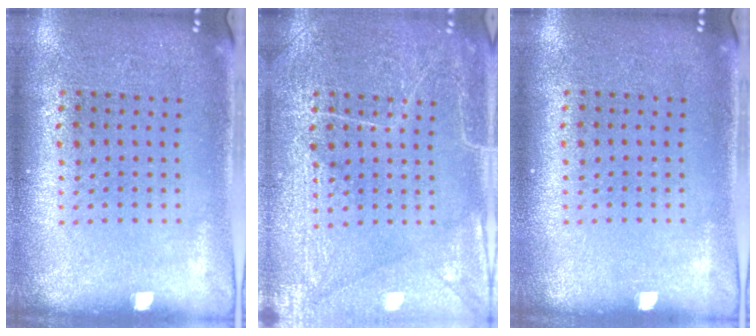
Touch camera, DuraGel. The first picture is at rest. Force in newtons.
{"total": 5.0, "press": 4.9, "slide": 0.5}
{"total": 0.0}